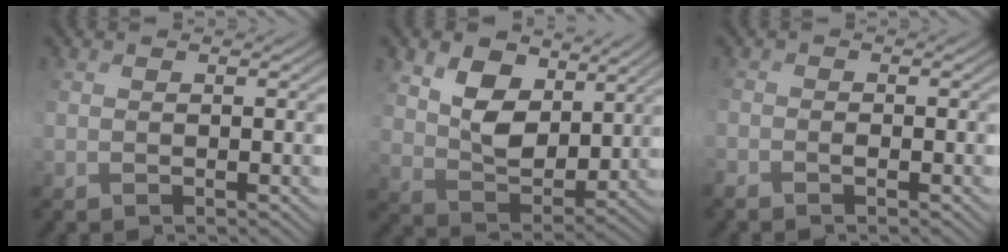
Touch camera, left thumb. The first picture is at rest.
{"total": 7.5, "force": [4.7, 4.4, 3.8], "torque": [-0.091, -0.004, 0.085]}
{"total": 1.1, "force": [-0.9, 0.0, 0.6], "torque": [-0.013, 0.004, -0.018]}